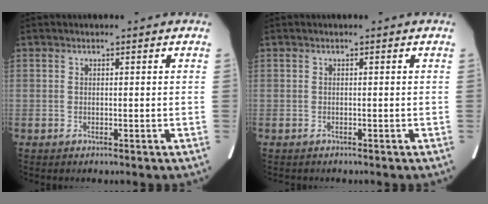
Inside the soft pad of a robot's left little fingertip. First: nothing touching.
{"total": 0.6, "force": [-0.5, 0.2, 0.2], "torque": [-0.011, 0.000, -0.006]}